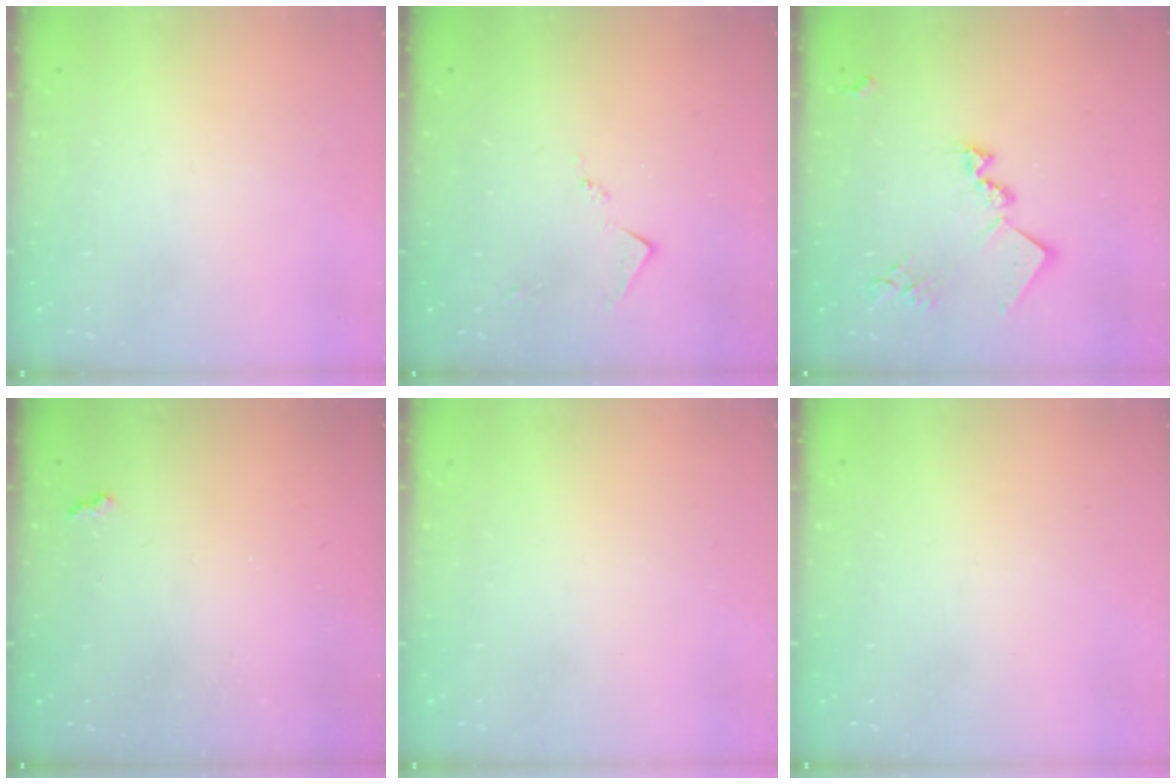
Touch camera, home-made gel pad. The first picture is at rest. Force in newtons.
{"total": 7.1, "press": 7.0, "slide": 0.9}
{"total": 14.3, "press": 14.3, "slide": 0.2}
{"total": 2.6, "press": 2.5, "slide": 0.5}
{"total": 0.0}
{"total": 0.0}